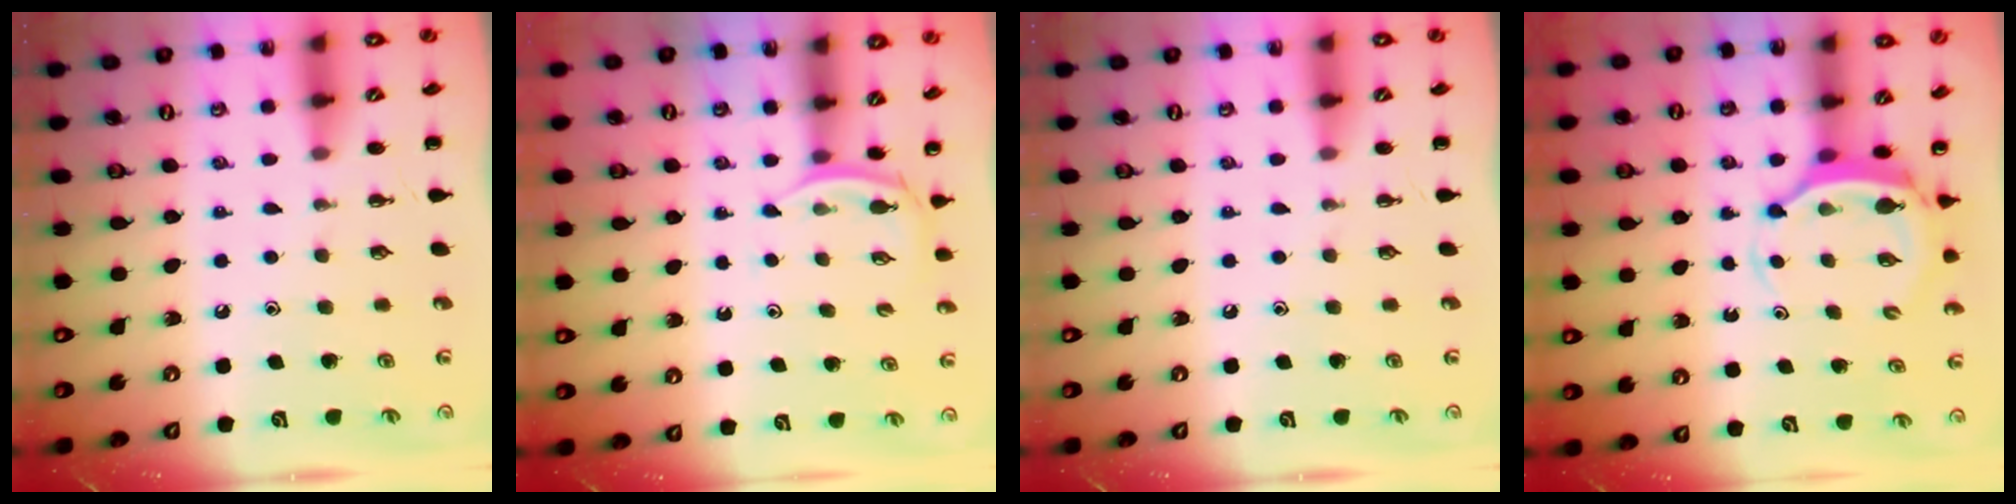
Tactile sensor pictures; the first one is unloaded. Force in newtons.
{"total": 2.6, "press": 2.5, "slide": 0.8}
{"total": 0.0}
{"total": 5.5, "press": 5.5, "slide": 0.9}